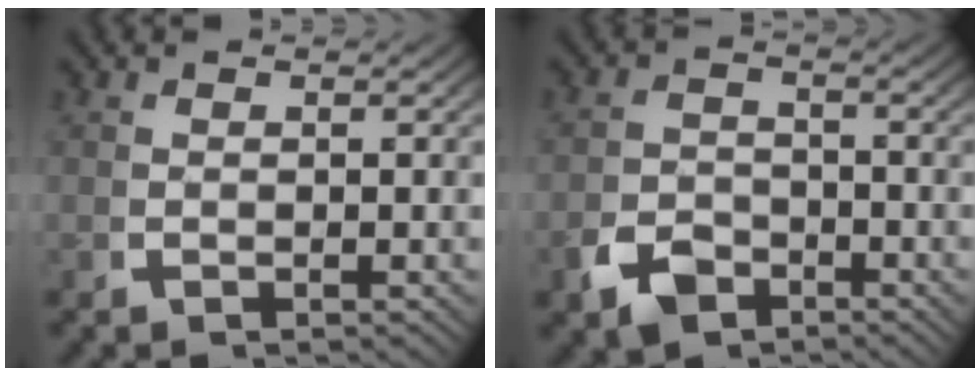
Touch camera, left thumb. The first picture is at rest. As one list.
[{"total": 4.1, "force": [-3.0, 2.4, 1.5], "torque": [-0.023, -0.012, -0.051]}]